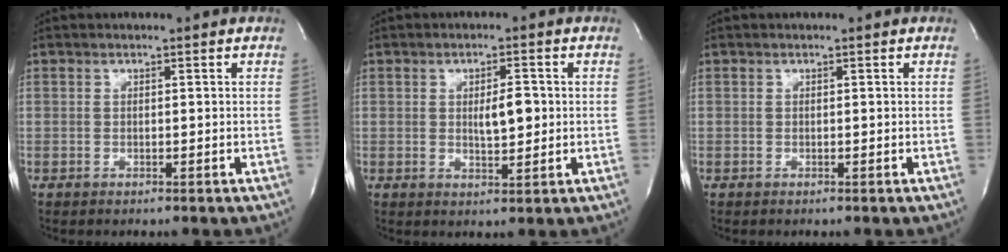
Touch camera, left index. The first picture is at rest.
{"total": 4.1, "force": [0.3, 1.4, 3.9], "torque": [-0.063, -0.001, 0.006]}
{"total": 0.0}